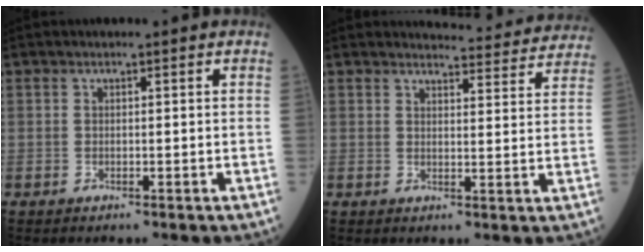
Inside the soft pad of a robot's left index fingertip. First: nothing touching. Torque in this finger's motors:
{"motor_torque": [0.33, -0.78, -0.13, -0.04]}